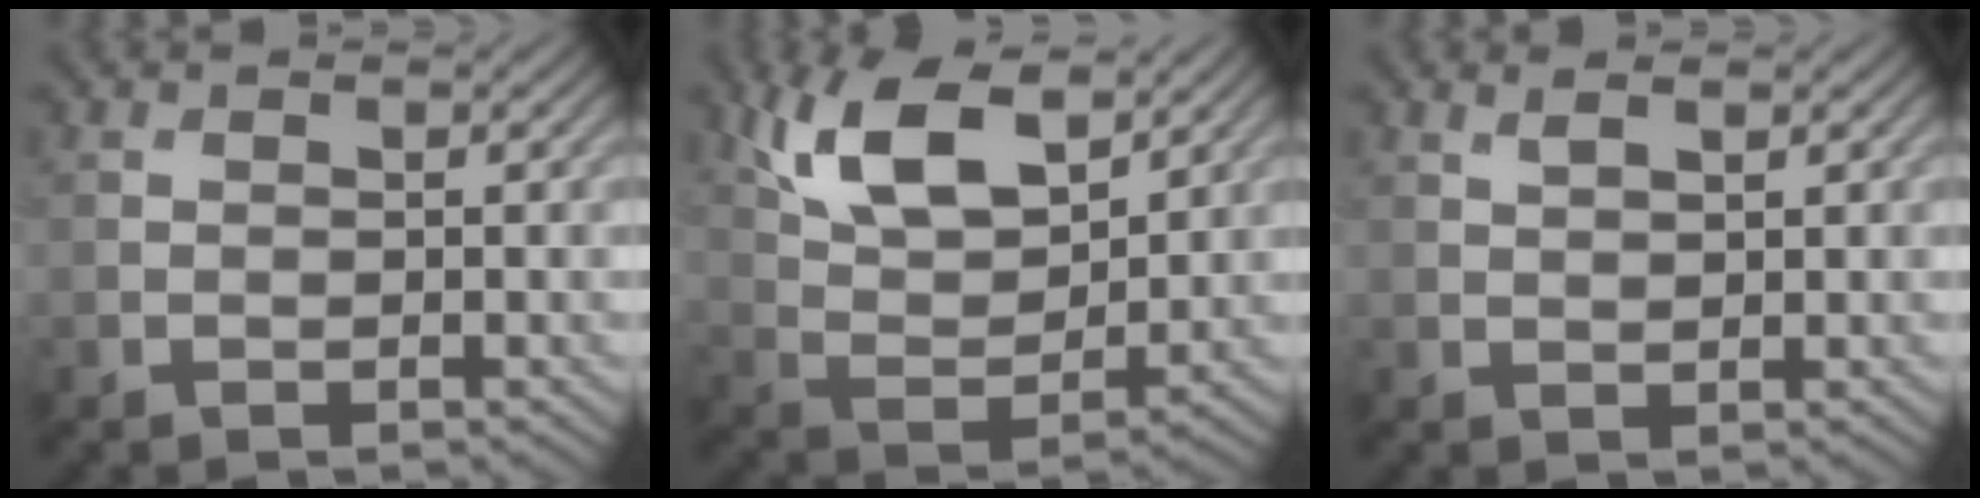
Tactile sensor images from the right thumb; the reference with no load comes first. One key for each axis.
{"total": 10.4, "fx": 5.9, "fy": 4.6, "fz": 7.2, "tx": -0.154, "ty": 0.003, "tz": 0.117}
{"total": 1.4, "fx": 1.0, "fy": 0.3, "fz": 0.9, "tx": -0.022, "ty": -0.001, "tz": 0.024}